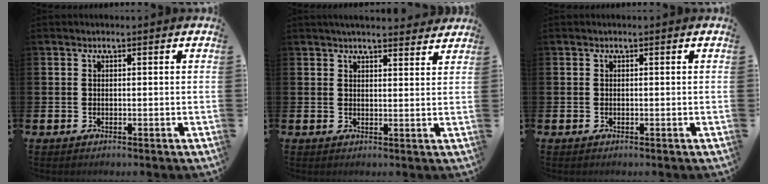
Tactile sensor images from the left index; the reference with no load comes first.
{"total": 3.4, "force": [3.4, 0.2, 0.5], "torque": [-0.011, -0.016, 0.060]}
{"total": 0.0}